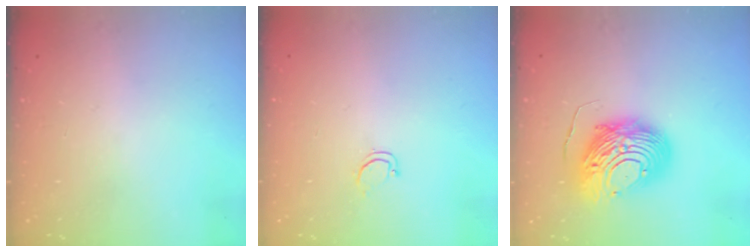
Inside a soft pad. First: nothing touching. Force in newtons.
{"total": 2.8, "press": 2.8, "slide": 0.2}
{"total": 13.7, "press": 13.7, "slide": 1.3}